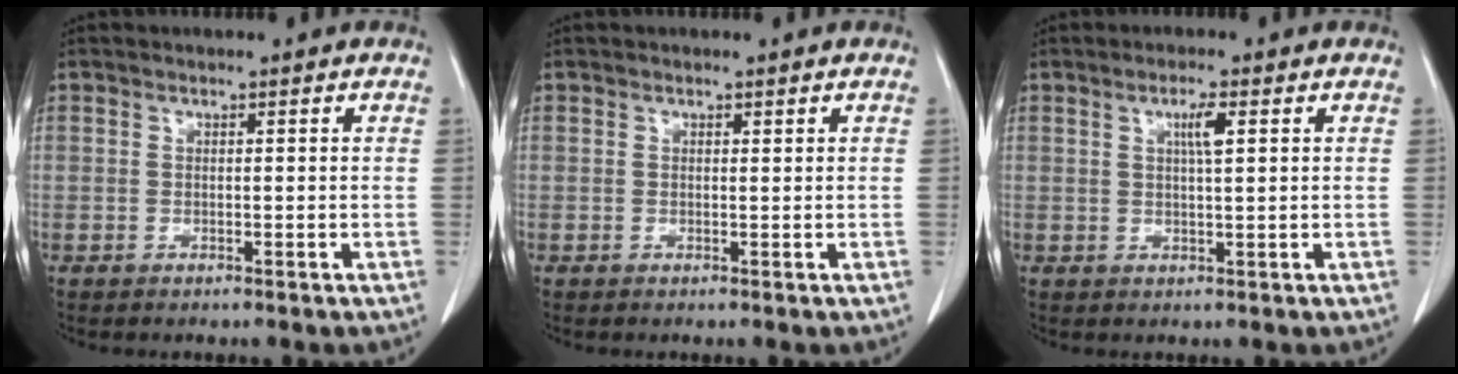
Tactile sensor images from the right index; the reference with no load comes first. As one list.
[{"total": 0.0}, {"total": 3.0, "force": [1.0, 0.1, 2.8], "torque": [-0.048, 0.000, 0.017]}]